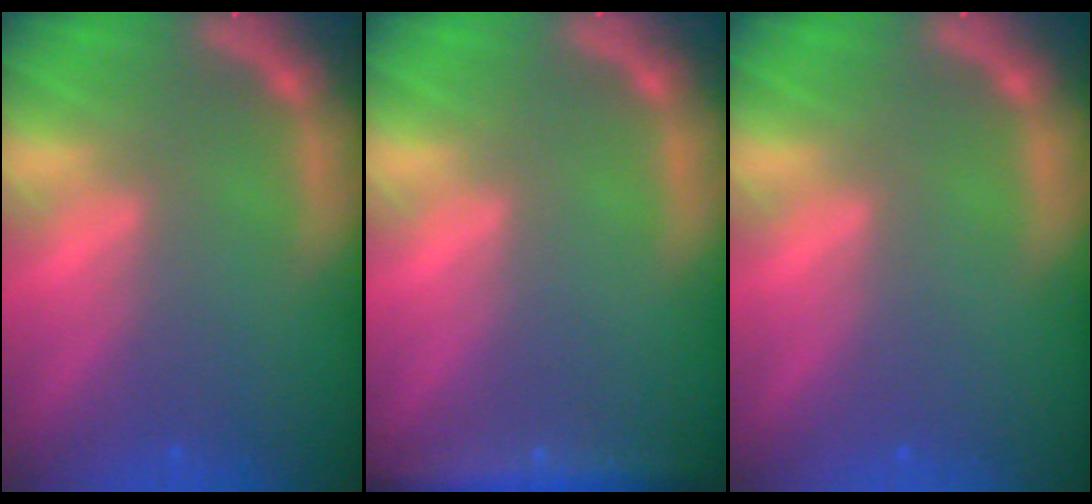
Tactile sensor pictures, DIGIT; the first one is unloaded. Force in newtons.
{"total": 4.0}
{"total": 0.0}